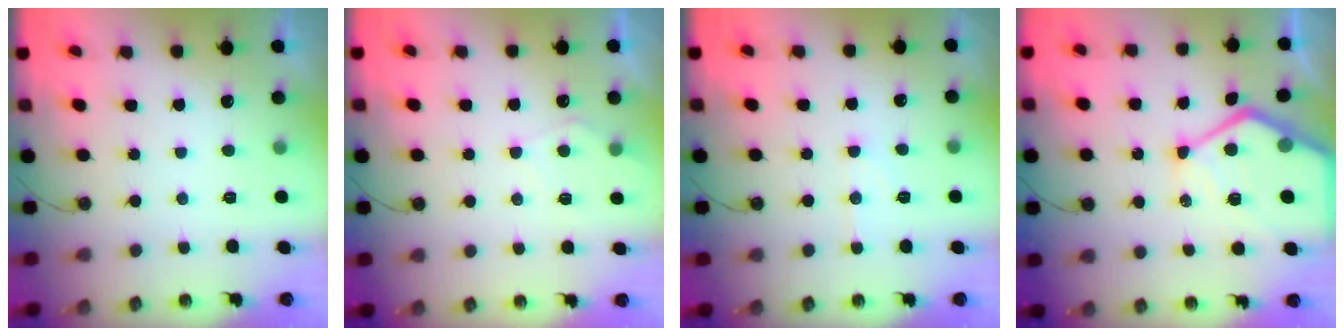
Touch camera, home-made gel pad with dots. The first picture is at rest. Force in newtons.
{"total": 6.3, "press": 6.2, "slide": 0.7}
{"total": 6.9, "press": 6.9, "slide": 0.4}
{"total": 17.0, "press": 16.9, "slide": 1.5}